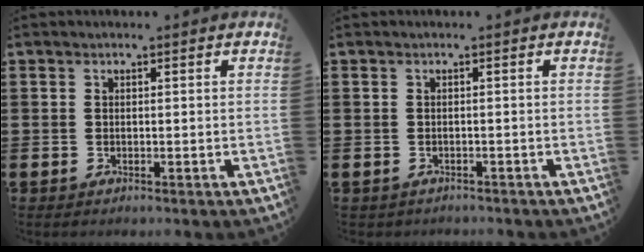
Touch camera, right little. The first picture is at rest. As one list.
[{"total": 1.0, "force": [-1.0, 0.0, 0.0], "torque": [-0.004, 0.000, -0.021]}]